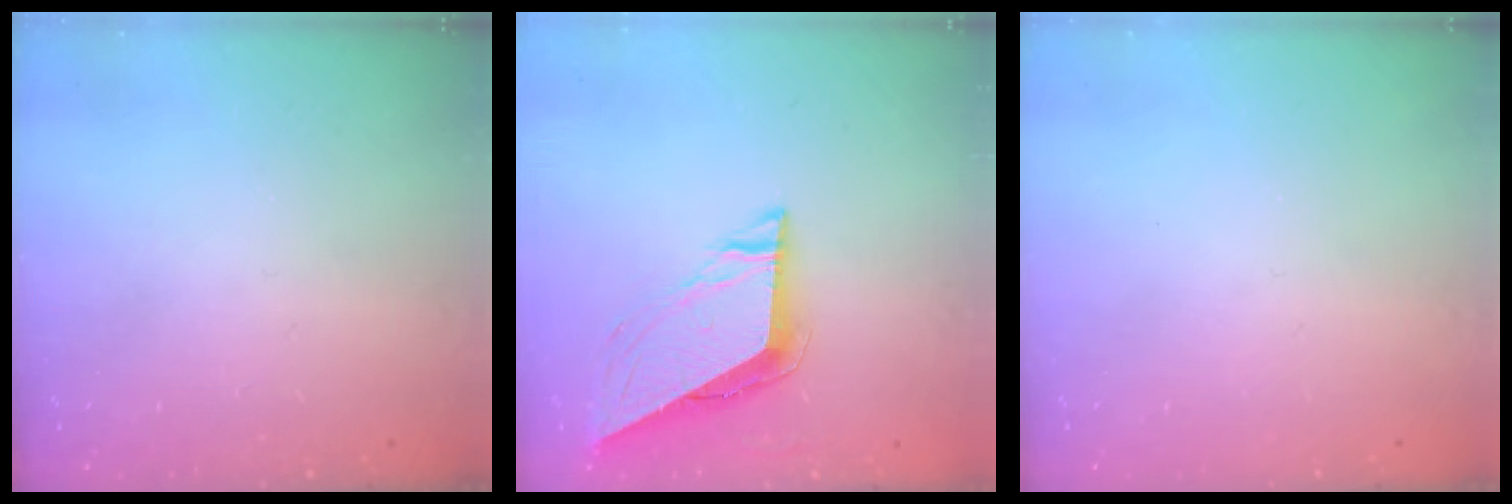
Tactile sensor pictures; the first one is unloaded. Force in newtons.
{"total": 8.1, "press": 8.1, "slide": 0.3}
{"total": 0.0}